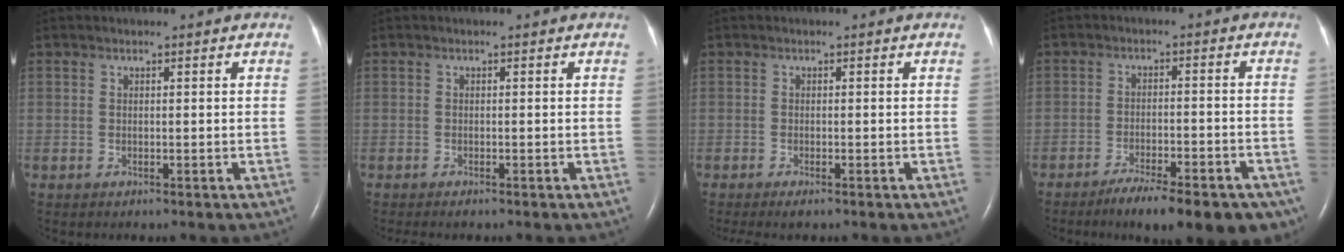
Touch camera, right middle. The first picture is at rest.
{"total": 1.0, "force": [-0.8, 0.1, 0.5], "torque": [-0.009, -0.002, -0.012]}
{"total": 1.8, "force": [-1.3, 0.2, 1.2], "torque": [-0.022, -0.007, -0.021]}
{"total": 13.9, "force": [-10.1, 3.6, 8.8], "torque": [-0.082, 0.005, -0.143]}